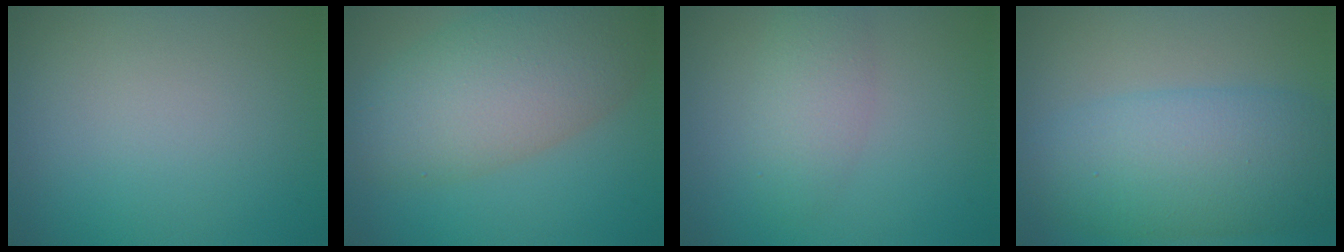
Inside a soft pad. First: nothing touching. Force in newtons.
{"total": 7.7, "press": 7.7, "slide": 0.2}
{"total": 2.7, "press": 2.7, "slide": 0.2}
{"total": 7.8, "press": 7.8, "slide": 0.1}